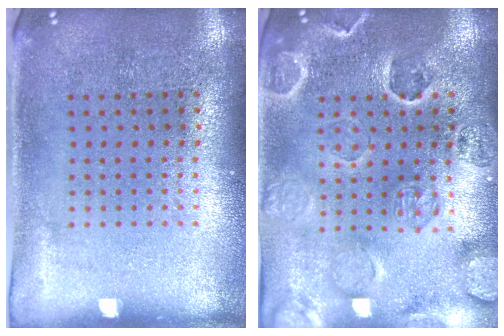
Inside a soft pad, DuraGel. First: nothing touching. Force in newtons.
{"total": 2.8, "press": 2.7, "slide": 0.5}